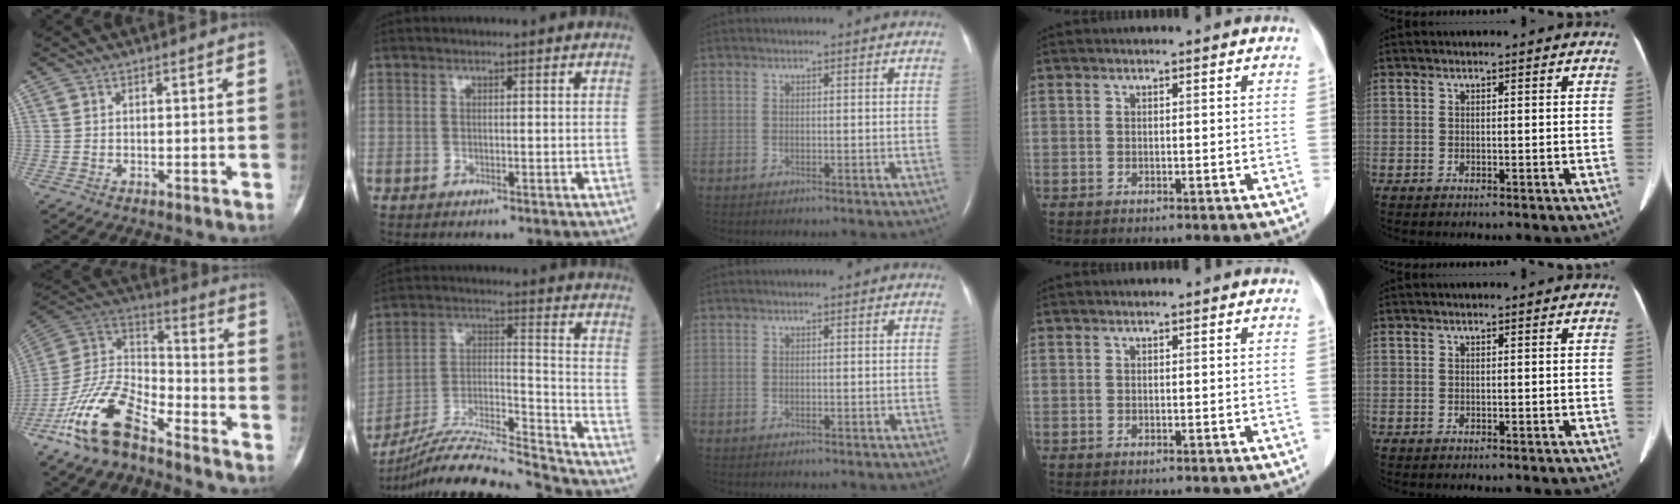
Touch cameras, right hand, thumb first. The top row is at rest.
{"thumb": {"total": 17.6, "force": [-11.6, 7.5, 10.9], "torque": [-0.205, 0.072, -0.223]}, "index": {"total": 21.5, "force": [-20.4, -1.0, 6.8], "torque": [-0.148, -0.011, -0.341]}}